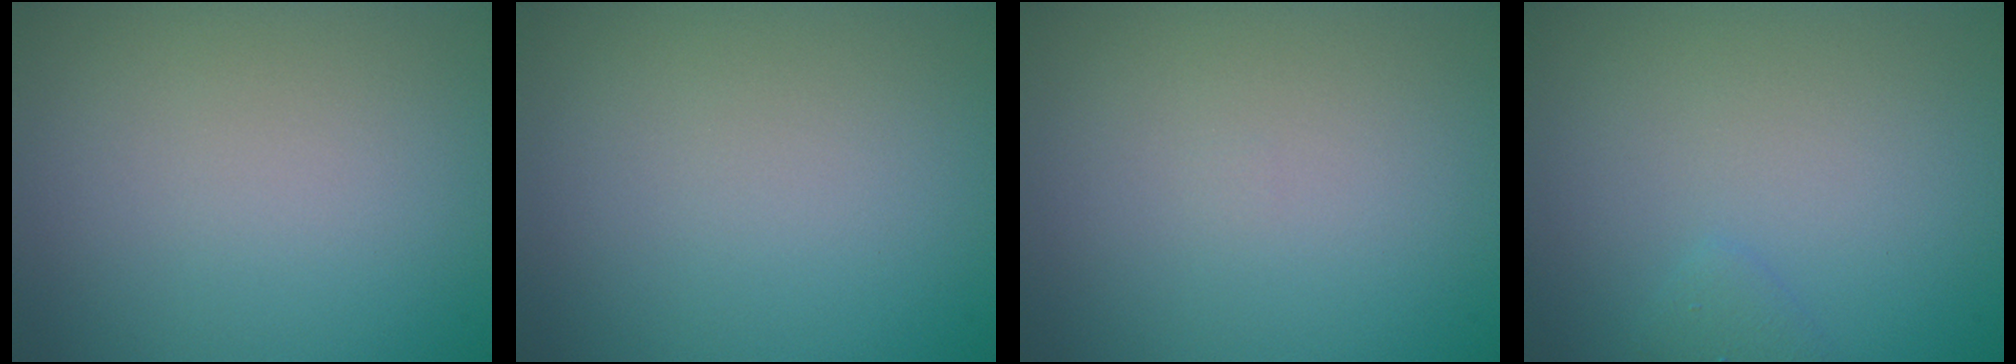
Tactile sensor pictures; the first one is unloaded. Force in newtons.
{"total": 0.0}
{"total": 0.0}
{"total": 0.9, "press": 0.9, "slide": 0.0}